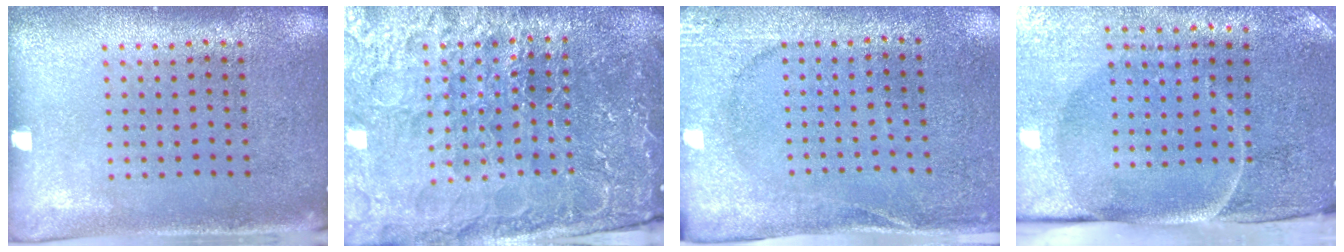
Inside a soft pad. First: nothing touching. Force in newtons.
{"total": 5.7, "press": 5.1, "slide": 2.4}
{"total": 2.6, "press": 2.4, "slide": 0.9}
{"total": 5.0, "press": 4.0, "slide": 3.0}